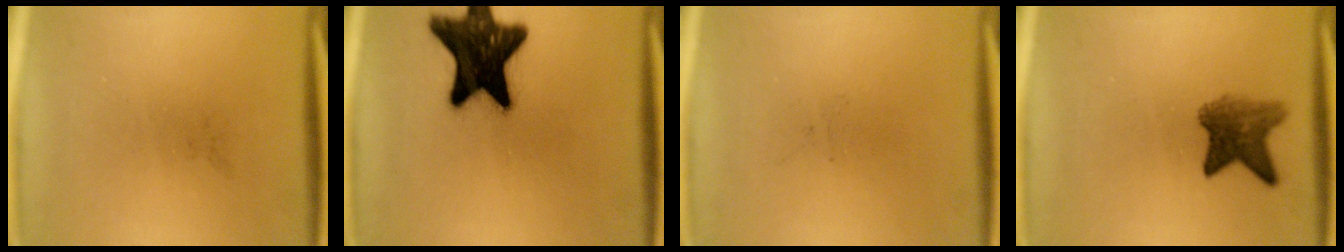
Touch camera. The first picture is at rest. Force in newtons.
{"total": 19.0}
{"total": 0.0}
{"total": 5.6}